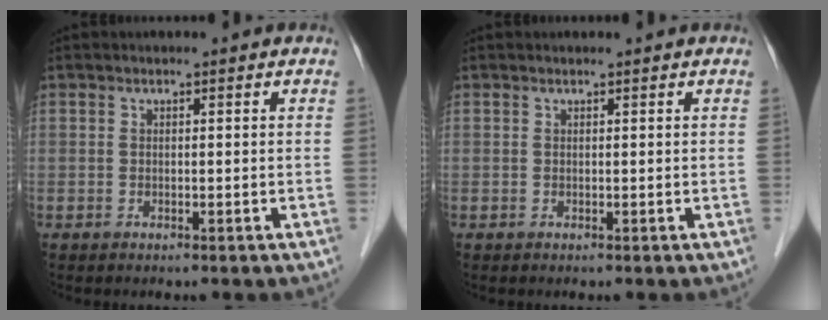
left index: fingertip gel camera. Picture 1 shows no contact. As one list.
[{"total": 0.0}]